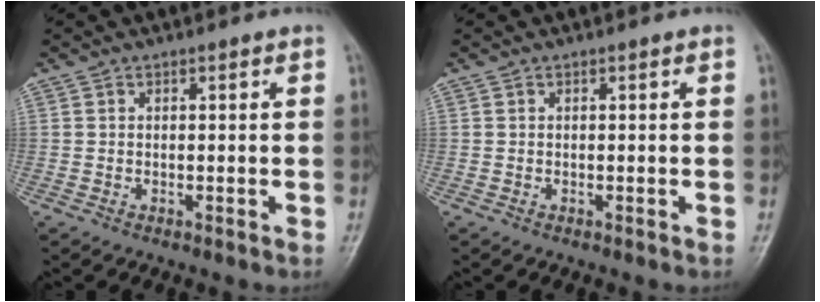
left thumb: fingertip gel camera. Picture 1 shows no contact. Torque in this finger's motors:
{"motor_torque": [-0.08, 0.08, -0.04, 0.03, 0.00]}